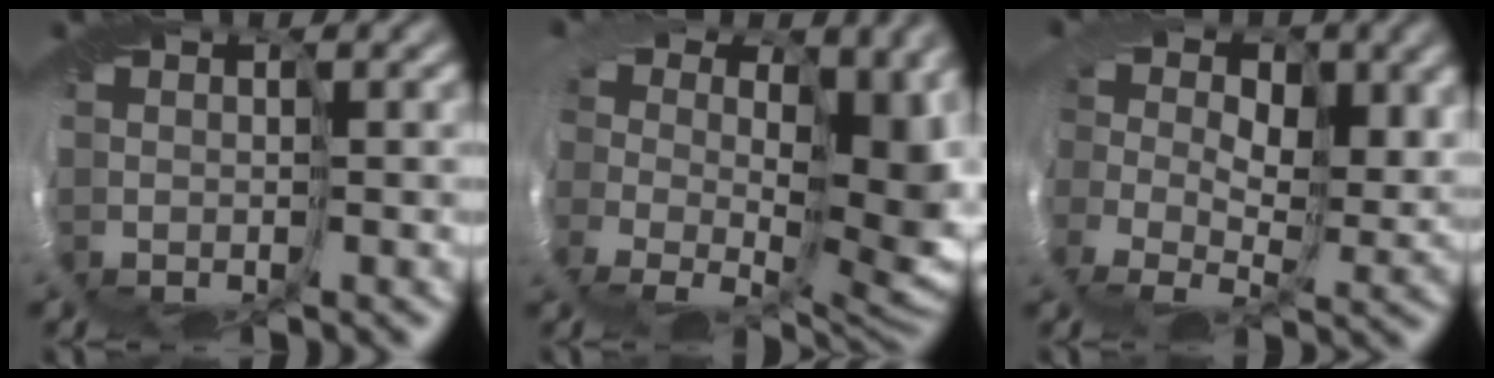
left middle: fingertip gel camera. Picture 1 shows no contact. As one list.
[{"total": 9.4, "force": [0.3, 6.3, 6.9], "torque": [-0.092, -0.056, 0.014]}, {"total": 5.7, "force": [0.2, 4.1, 3.9], "torque": [-0.048, -0.019, -0.004]}]